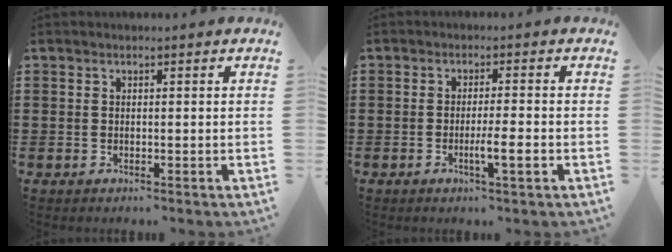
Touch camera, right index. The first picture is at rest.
{"total": 3.9, "force": [-1.4, 0.2, 3.6], "torque": [-0.060, -0.007, -0.025]}